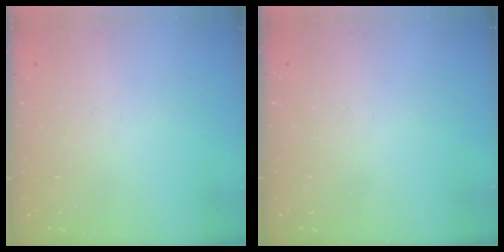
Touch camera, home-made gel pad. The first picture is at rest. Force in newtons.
{"total": 0.0}